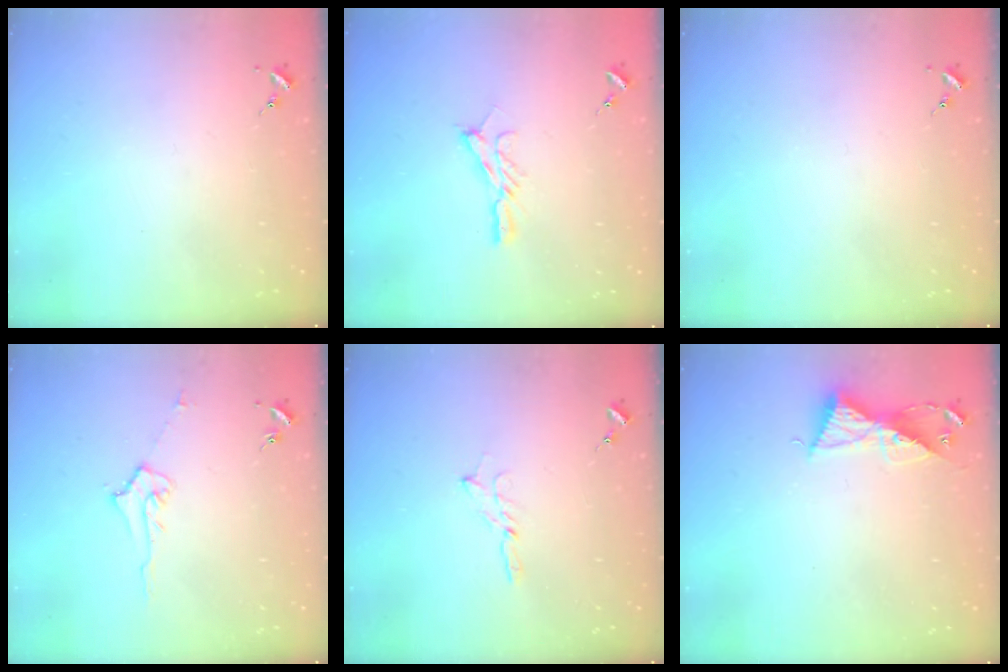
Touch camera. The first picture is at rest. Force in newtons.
{"total": 8.3, "press": 8.3, "slide": 0.6}
{"total": 0.0}
{"total": 5.2, "press": 5.1, "slide": 0.9}
{"total": 2.0, "press": 2.0, "slide": 0.2}
{"total": 8.8, "press": 8.7, "slide": 0.5}